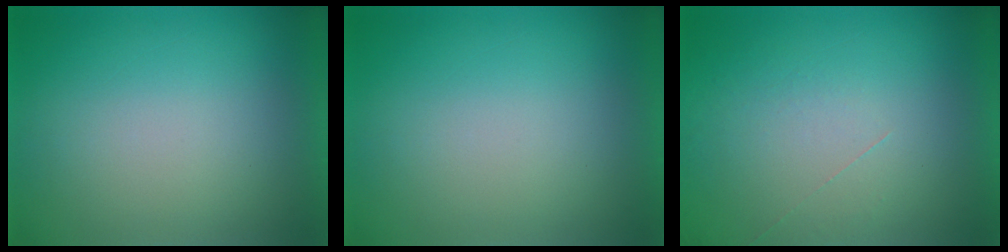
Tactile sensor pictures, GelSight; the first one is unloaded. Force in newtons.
{"total": 0.0}
{"total": 1.2}